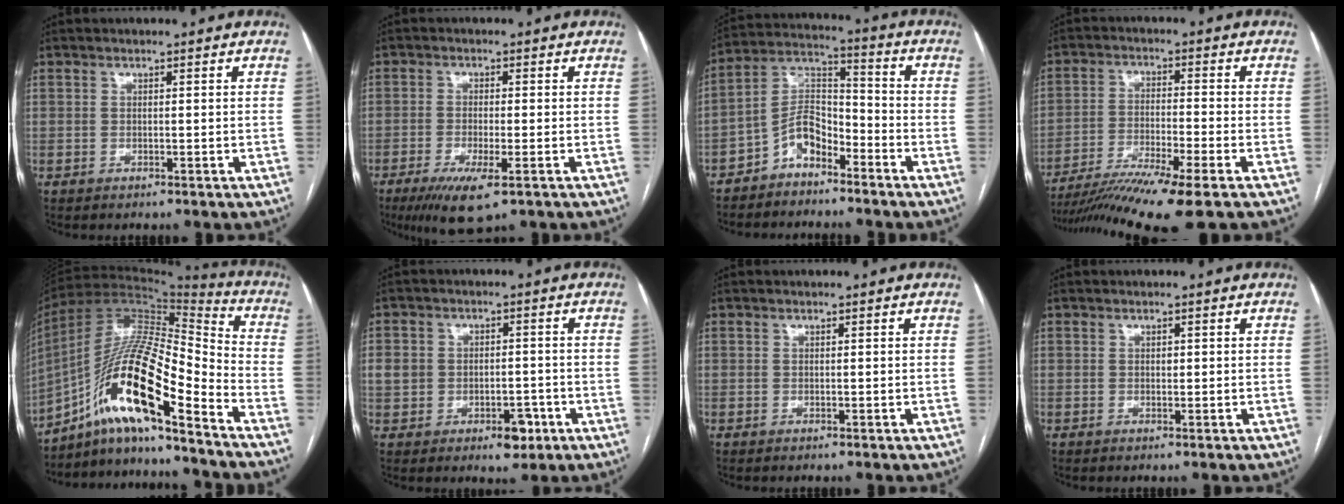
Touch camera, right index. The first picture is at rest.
{"total": 7.1, "force": [-3.8, 1.2, 5.9], "torque": [-0.109, -0.020, -0.061]}
{"total": 7.5, "force": [-4.9, 3.7, 4.3], "torque": [-0.086, 0.025, -0.097]}
{"total": 13.1, "force": [-10.3, -1.1, 8.1], "torque": [-0.143, -0.028, -0.169]}
{"total": 17.9, "force": [-10.2, 2.5, 14.5], "torque": [-0.277, 0.015, -0.180]}
{"total": 7.0, "force": [-2.2, 5.2, 4.2], "torque": [-0.053, 0.020, -0.023]}
{"total": 0.0}
{"total": 0.5, "force": [0.1, 0.4, 0.4], "torque": [-0.006, 0.000, 0.002]}